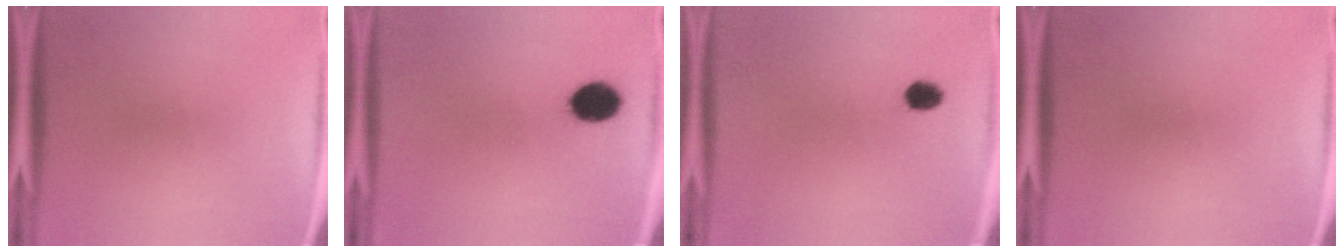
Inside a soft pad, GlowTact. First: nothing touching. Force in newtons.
{"total": 8.0}
{"total": 3.1}
{"total": 0.0}